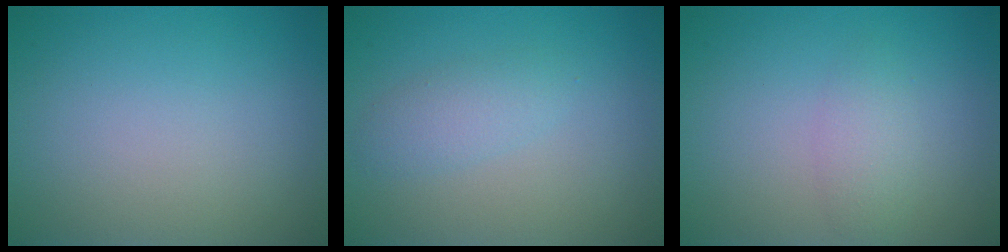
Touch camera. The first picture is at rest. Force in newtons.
{"total": 2.0, "press": 2.0, "slide": 0.1}
{"total": 1.7, "press": 1.7, "slide": 0.1}